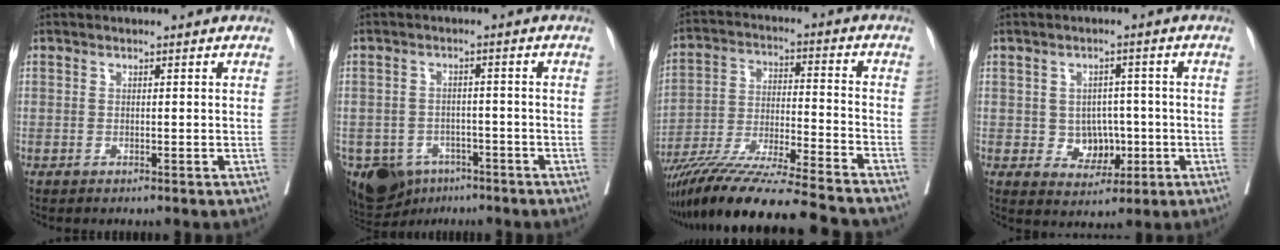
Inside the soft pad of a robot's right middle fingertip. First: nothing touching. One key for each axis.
{"total": 12.3, "fx": -7.3, "fy": 8.6, "fz": 4.9, "tx": -0.116, "ty": -0.004, "tz": -0.100}
{"total": 20.9, "fx": -18.2, "fy": -0.6, "fz": 10.2, "tx": -0.187, "ty": -0.041, "tz": -0.308}
{"total": 5.0, "fx": -0.7, "fy": 4.1, "fz": 2.8, "tx": -0.028, "ty": 0.007, "tz": -0.001}